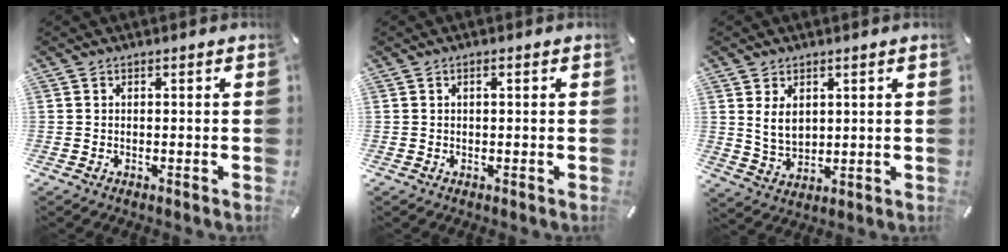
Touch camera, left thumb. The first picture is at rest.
{"total": 0.8, "force": [0.2, 0.1, 0.7], "torque": [-0.014, 0.002, 0.002]}
{"total": 6.0, "force": [2.2, 4.5, 3.4], "torque": [-0.065, -0.003, 0.038]}